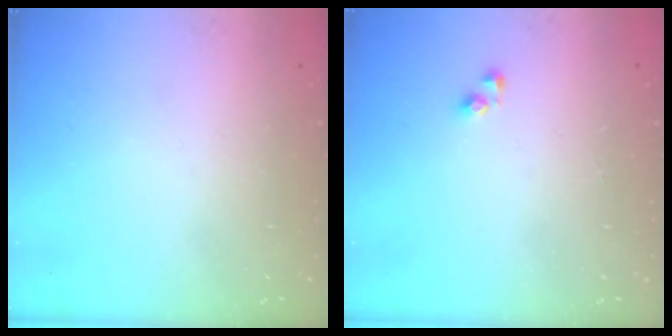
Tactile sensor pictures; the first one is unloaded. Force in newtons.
{"total": 3.1, "press": 3.1, "slide": 0.2}